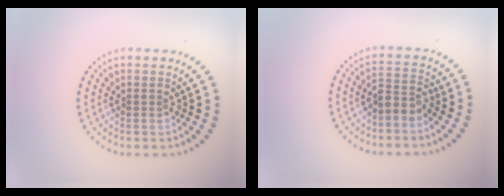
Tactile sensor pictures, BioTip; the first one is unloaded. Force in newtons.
{"total": 2.4, "press": 2.1, "slide": 1.2}